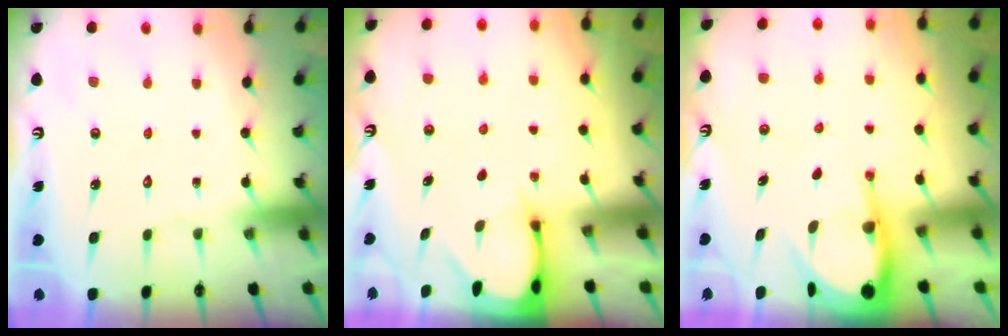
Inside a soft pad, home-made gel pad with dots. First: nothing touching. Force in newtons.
{"total": 2.5, "press": 2.5, "slide": 0.3}
{"total": 6.6, "press": 6.6, "slide": 0.8}